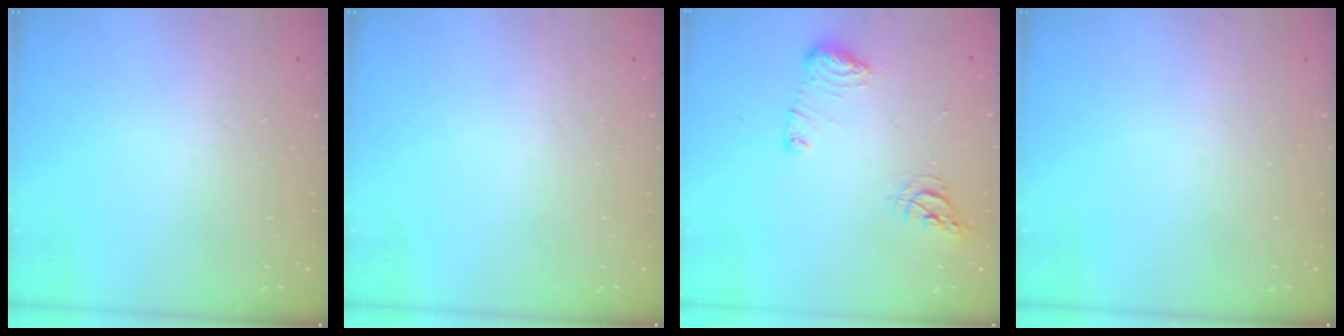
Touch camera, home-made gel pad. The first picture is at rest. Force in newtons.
{"total": 0.0}
{"total": 10.5, "press": 10.5, "slide": 1.0}
{"total": 0.0}